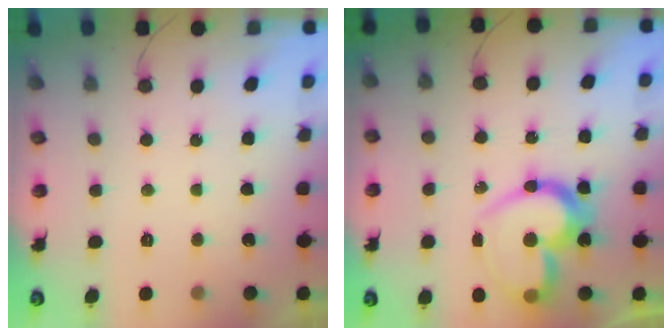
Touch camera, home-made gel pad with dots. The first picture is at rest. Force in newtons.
{"total": 18.3, "press": 18.2, "slide": 1.3}